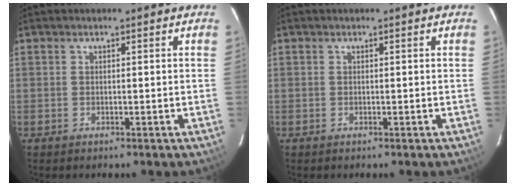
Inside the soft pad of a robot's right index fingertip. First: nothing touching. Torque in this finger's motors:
{"motor_torque": [-0.04, -0.02, -0.02, 0.00]}